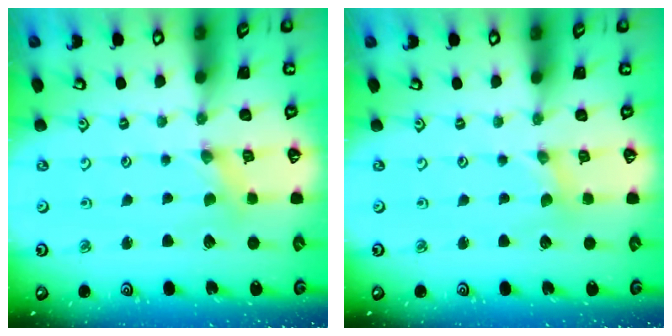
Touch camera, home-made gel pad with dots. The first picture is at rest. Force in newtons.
{"total": 0.0}